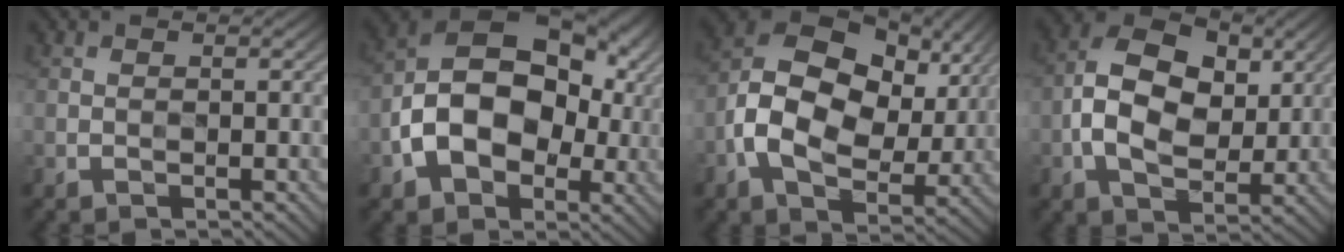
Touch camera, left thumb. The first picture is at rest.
{"total": 15.0, "force": [-2.1, 10.3, 10.7], "torque": [-0.165, 0.007, -0.043]}
{"total": 14.2, "force": [0.8, 10.0, 10.0], "torque": [-0.198, 0.005, 0.012]}
{"total": 9.7, "force": [0.8, 6.9, 6.8], "torque": [-0.136, 0.014, 0.007]}